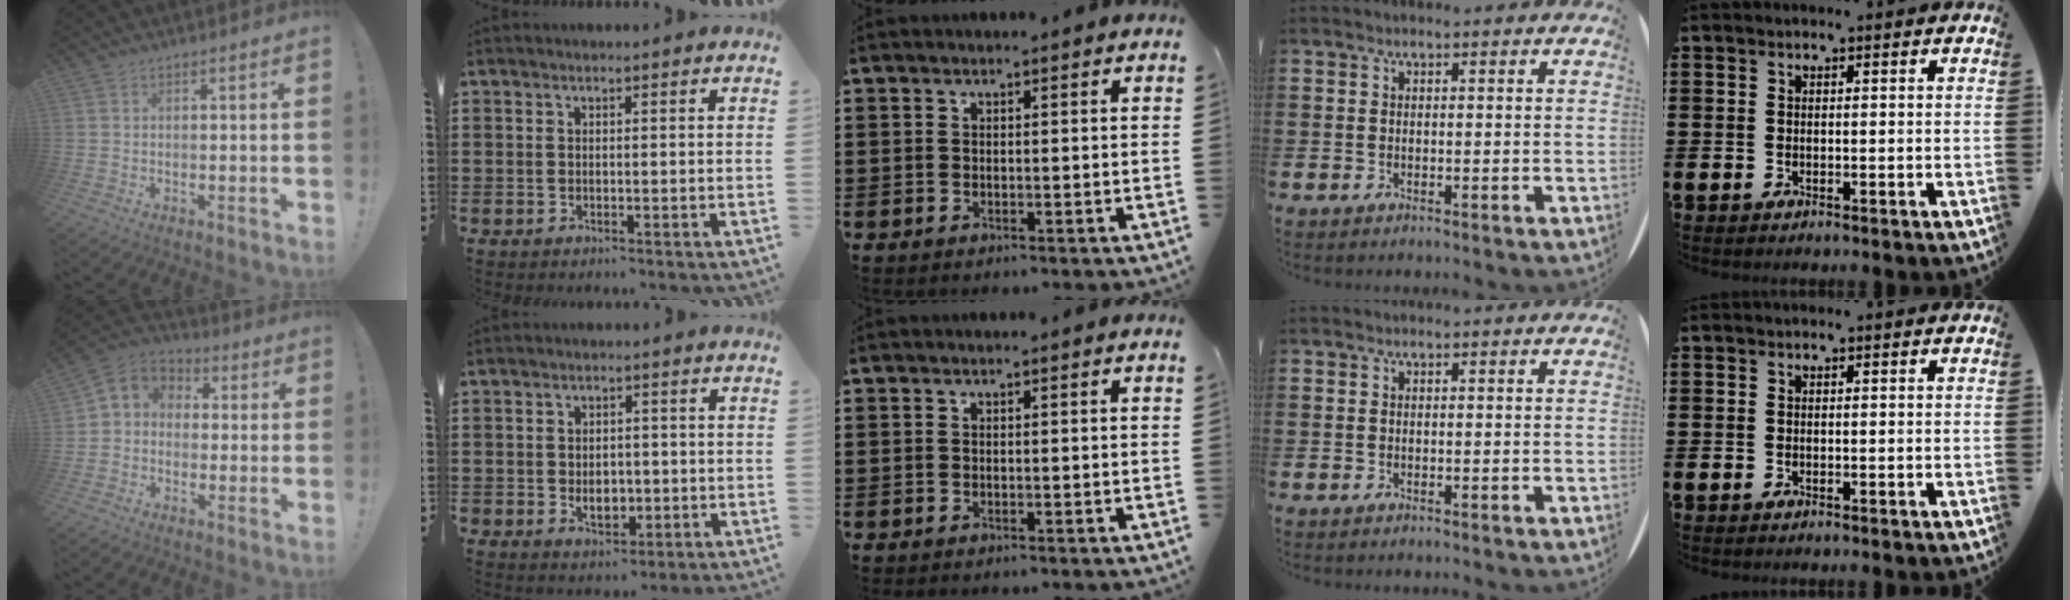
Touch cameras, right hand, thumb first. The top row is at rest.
{"thumb": {"total": 5.3, "force": [-1.0, 4.9, 1.7], "torque": [-0.033, 0.015, -0.012]}, "index": {"total": 3.1, "force": [-0.4, 2.4, 2.0], "torque": [-0.034, 0.001, -0.011]}}